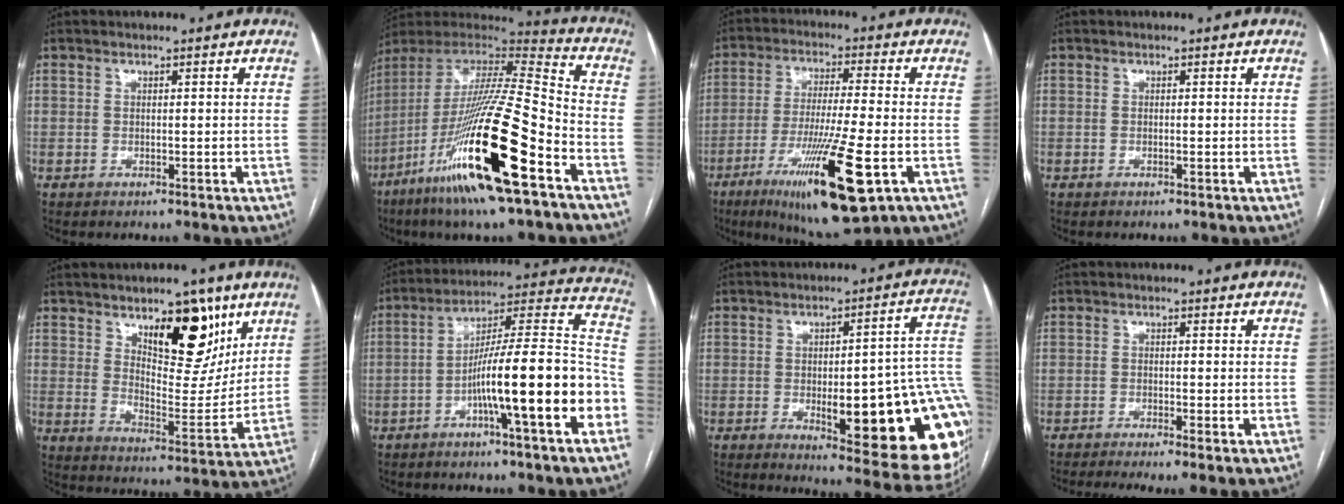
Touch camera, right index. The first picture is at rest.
{"total": 26.5, "force": [-11.9, 2.1, 23.6], "torque": [-0.453, -0.058, -0.218]}
{"total": 17.1, "force": [-7.2, 1.4, 15.4], "torque": [-0.275, -0.041, -0.118]}
{"total": 0.0}
{"total": 13.4, "force": [7.6, 5.4, 9.6], "torque": [-0.129, -0.008, 0.126]}
{"total": 18.5, "force": [-6.4, 0.7, 17.3], "torque": [-0.241, 0.023, -0.103]}
{"total": 24.3, "force": [-5.8, 5.7, 23.0], "torque": [-0.180, 0.019, -0.054]}
{"total": 5.8, "force": [-4.3, 0.0, 3.9], "torque": [-0.059, -0.008, -0.069]}